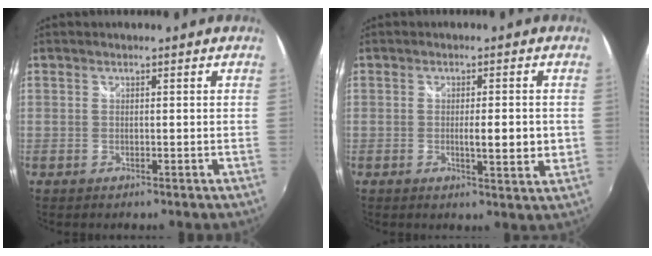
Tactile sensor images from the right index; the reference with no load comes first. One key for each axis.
{"total": 5.3, "fx": -0.3, "fy": 0.9, "fz": 5.2, "tx": -0.082, "ty": -0.011, "tz": -0.002}